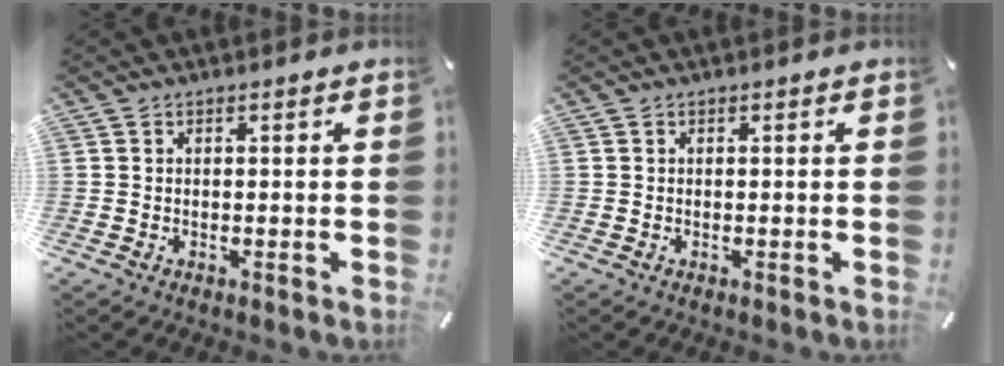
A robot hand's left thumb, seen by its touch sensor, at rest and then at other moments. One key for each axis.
{"total": 0.0}